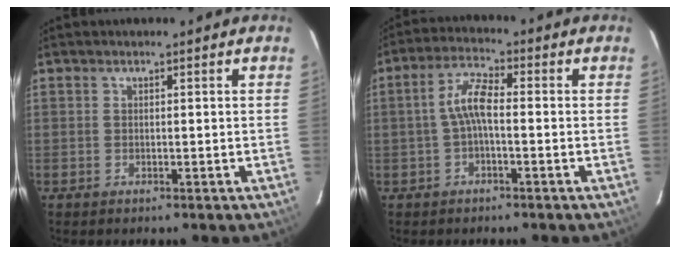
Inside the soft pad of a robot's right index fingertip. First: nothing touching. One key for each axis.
{"total": 5.1, "fx": -0.8, "fy": 1.6, "fz": 4.8, "tx": -0.104, "ty": 0.017, "tz": -0.016}